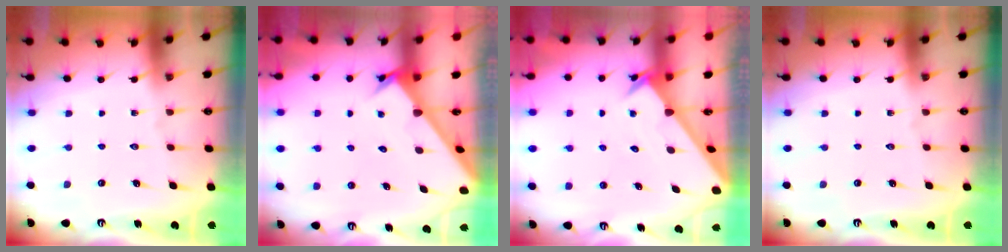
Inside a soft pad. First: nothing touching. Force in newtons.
{"total": 2.6, "press": 2.6, "slide": 0.3}
{"total": 2.2, "press": 2.2, "slide": 0.1}
{"total": 0.0}